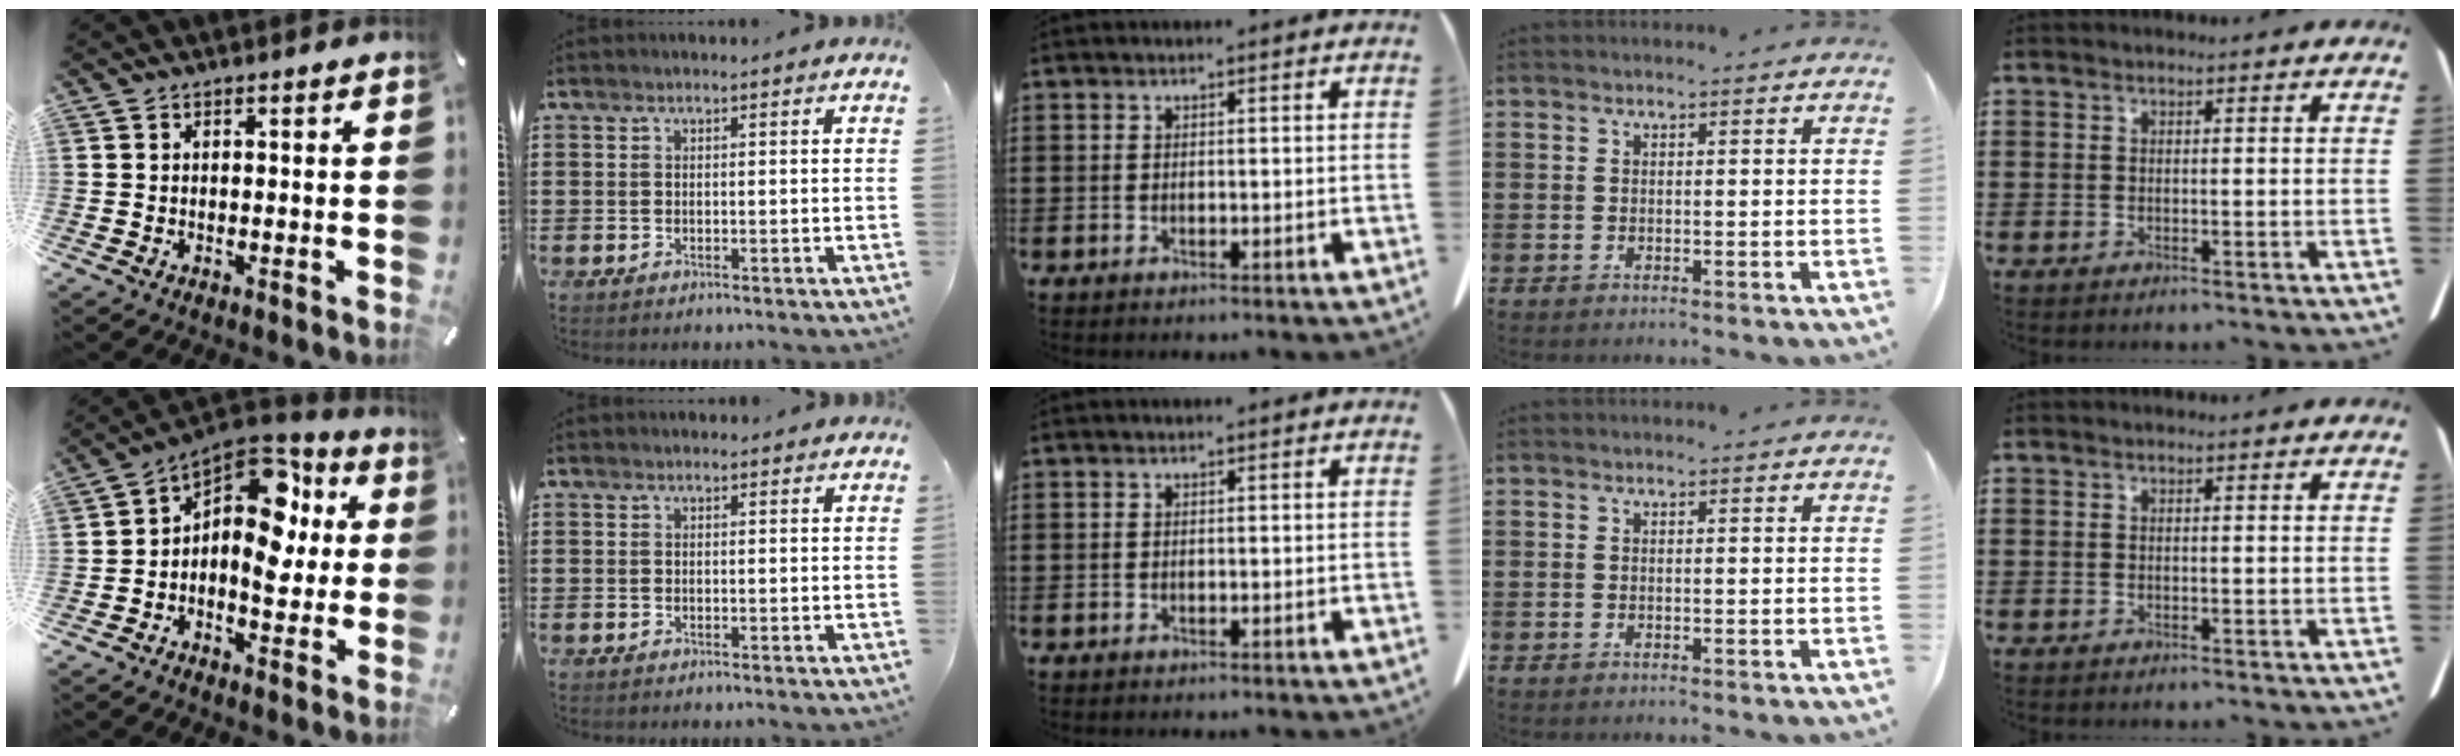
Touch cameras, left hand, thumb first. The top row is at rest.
{"thumb": {"total": 13.7, "force": [2.4, 8.9, 10.1], "torque": [-0.154, -0.022, 0.039]}, "index": {"total": 0.6, "force": [0.5, 0.3, 0.1], "torque": [-0.003, 0.004, 0.009]}}